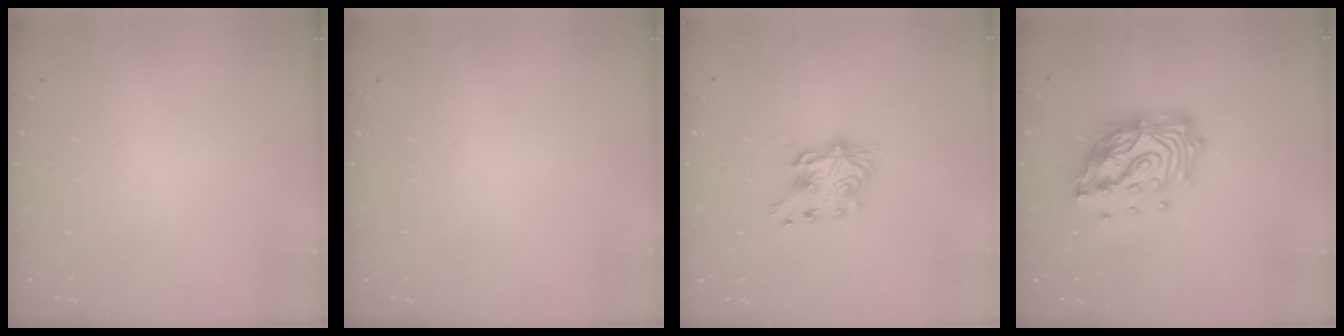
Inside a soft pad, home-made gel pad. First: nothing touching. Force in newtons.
{"total": 0.0}
{"total": 7.2, "press": 7.2, "slide": 0.4}
{"total": 18.2, "press": 18.1, "slide": 1.6}